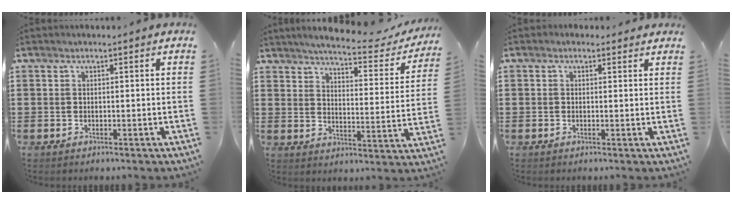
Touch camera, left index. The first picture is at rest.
{"total": 5.1, "force": [4.7, -0.1, 2.0], "torque": [-0.055, -0.033, 0.072]}
{"total": 0.9, "force": [0.5, 0.8, 0.2], "torque": [-0.007, 0.007, 0.008]}